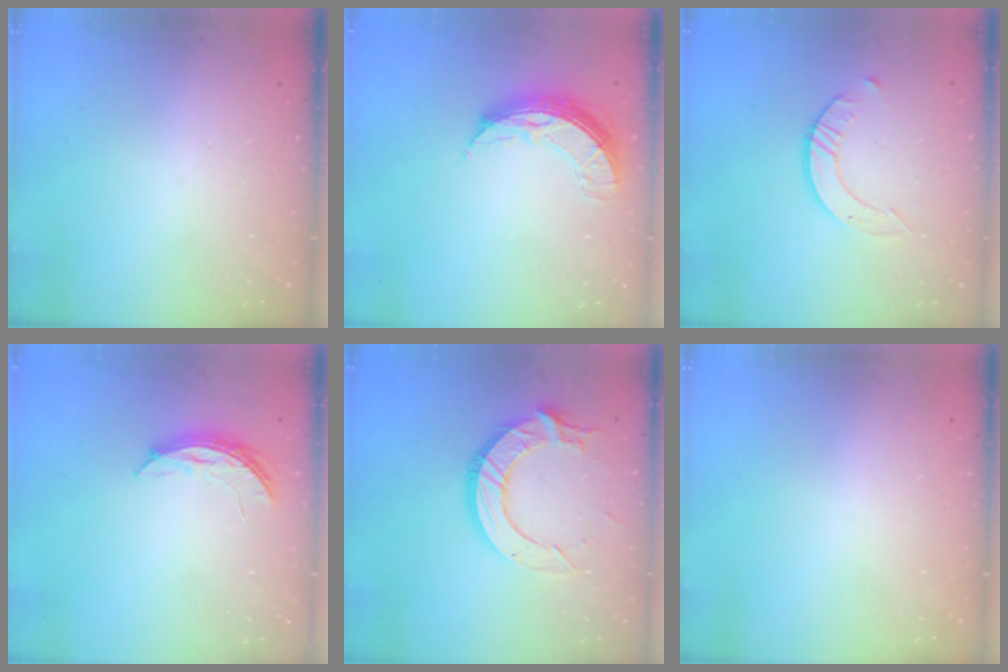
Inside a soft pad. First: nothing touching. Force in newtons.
{"total": 7.9, "press": 7.8, "slide": 0.8}
{"total": 3.5, "press": 3.5, "slide": 0.3}
{"total": 5.9, "press": 5.9, "slide": 0.4}
{"total": 13.5, "press": 13.4, "slide": 1.6}
{"total": 0.0}